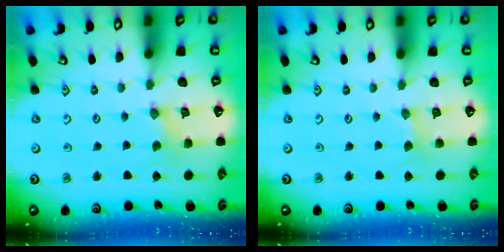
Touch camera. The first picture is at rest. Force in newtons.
{"total": 0.0}